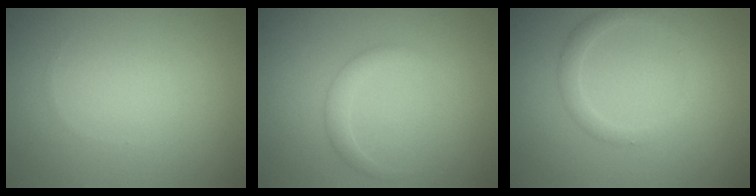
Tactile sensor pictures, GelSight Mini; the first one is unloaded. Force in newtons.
{"total": 1.5, "press": 1.5, "slide": 0.0}
{"total": 1.7, "press": 1.7, "slide": 0.0}